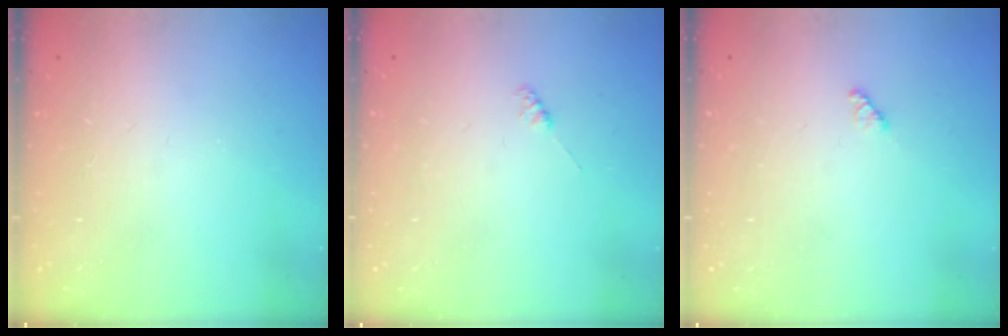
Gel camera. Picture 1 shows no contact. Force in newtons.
{"total": 2.3, "press": 2.3, "slide": 0.3}
{"total": 2.9, "press": 2.9, "slide": 0.3}